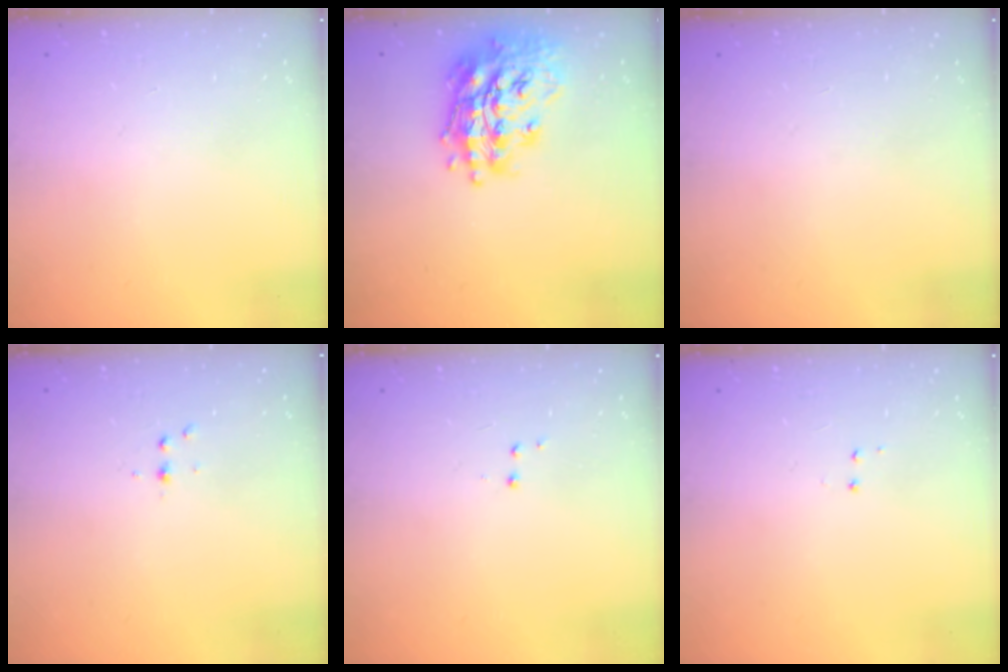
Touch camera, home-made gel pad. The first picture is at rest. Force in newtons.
{"total": 19.9, "press": 19.8, "slide": 2.1}
{"total": 0.0}
{"total": 3.2, "press": 3.1, "slide": 0.4}
{"total": 2.9, "press": 2.8, "slide": 0.7}
{"total": 4.0, "press": 4.0, "slide": 0.4}